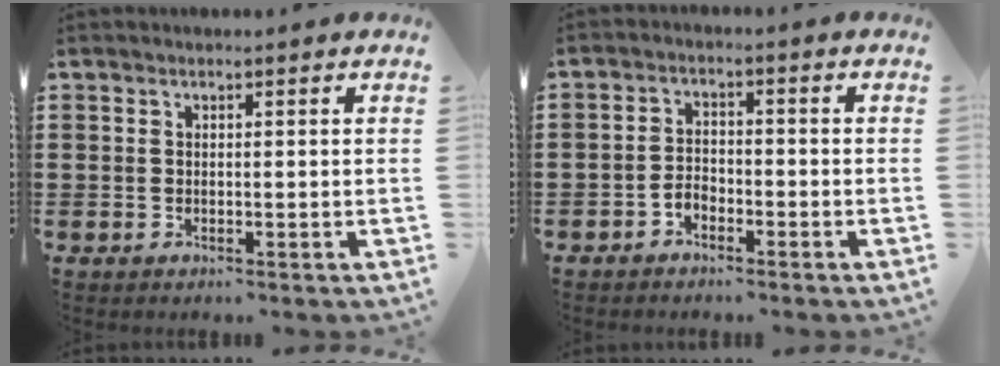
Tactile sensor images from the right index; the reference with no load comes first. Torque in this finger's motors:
{"motor_torque": [1.13, 1.01, 0.03, 0.03]}